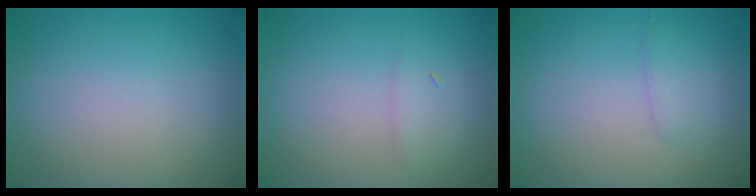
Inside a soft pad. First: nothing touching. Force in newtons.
{"total": 1.3, "press": 1.3, "slide": 0.1}
{"total": 1.5, "press": 1.5, "slide": 0.1}